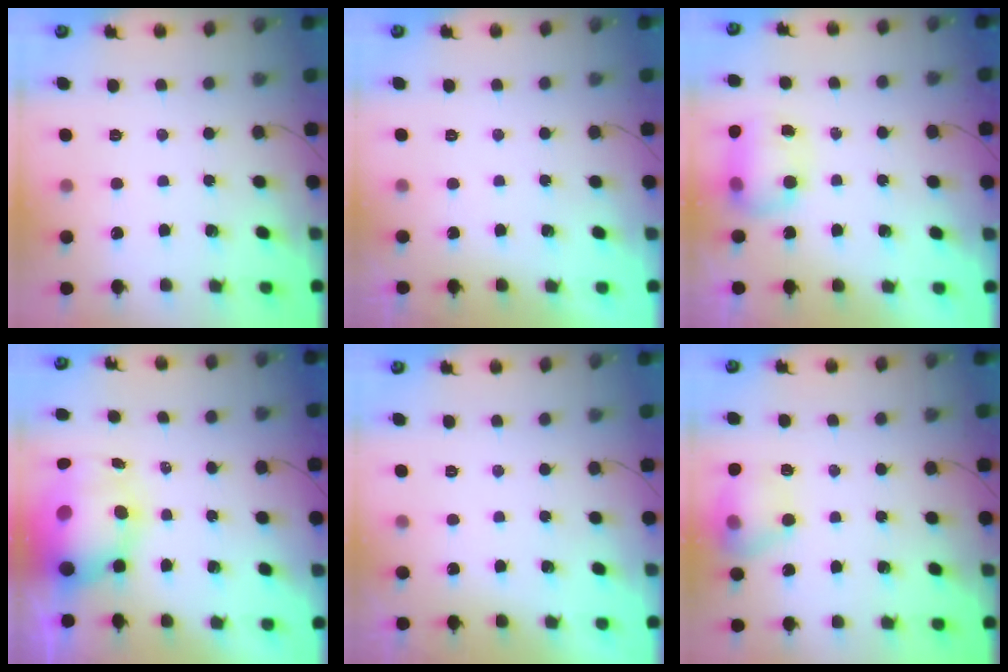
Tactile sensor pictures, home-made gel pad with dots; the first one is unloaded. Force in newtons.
{"total": 0.0}
{"total": 8.0, "press": 8.0, "slide": 0.6}
{"total": 11.9, "press": 11.5, "slide": 3.1}
{"total": 0.0}
{"total": 13.3, "press": 13.2, "slide": 1.0}